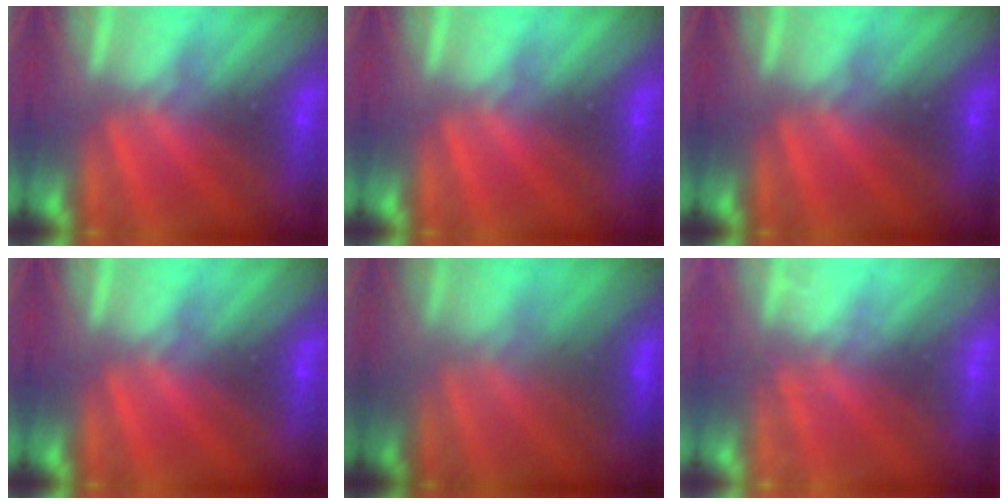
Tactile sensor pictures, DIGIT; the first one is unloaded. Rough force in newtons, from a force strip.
{"total": 0.0}
{"total": 0.0}
{"total": 0.0}
{"total": 2.4}
{"total": 2.5}